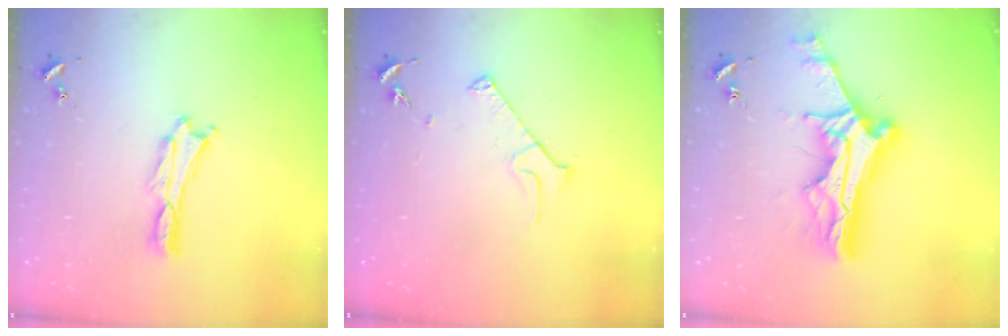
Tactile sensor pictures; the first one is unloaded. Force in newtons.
{"total": 3.9, "press": 3.9, "slide": 0.4}
{"total": 12.3, "press": 12.3, "slide": 1.1}